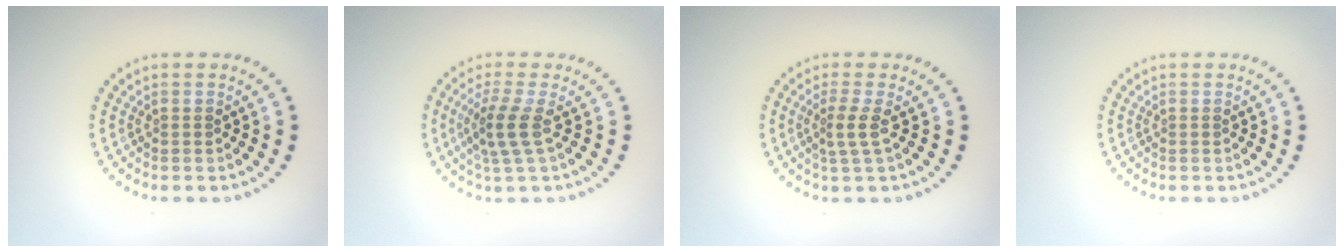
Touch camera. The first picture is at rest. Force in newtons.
{"total": 2.8, "press": 2.3, "slide": 1.6}
{"total": 1.9, "press": 1.3, "slide": 1.3}
{"total": 0.0}